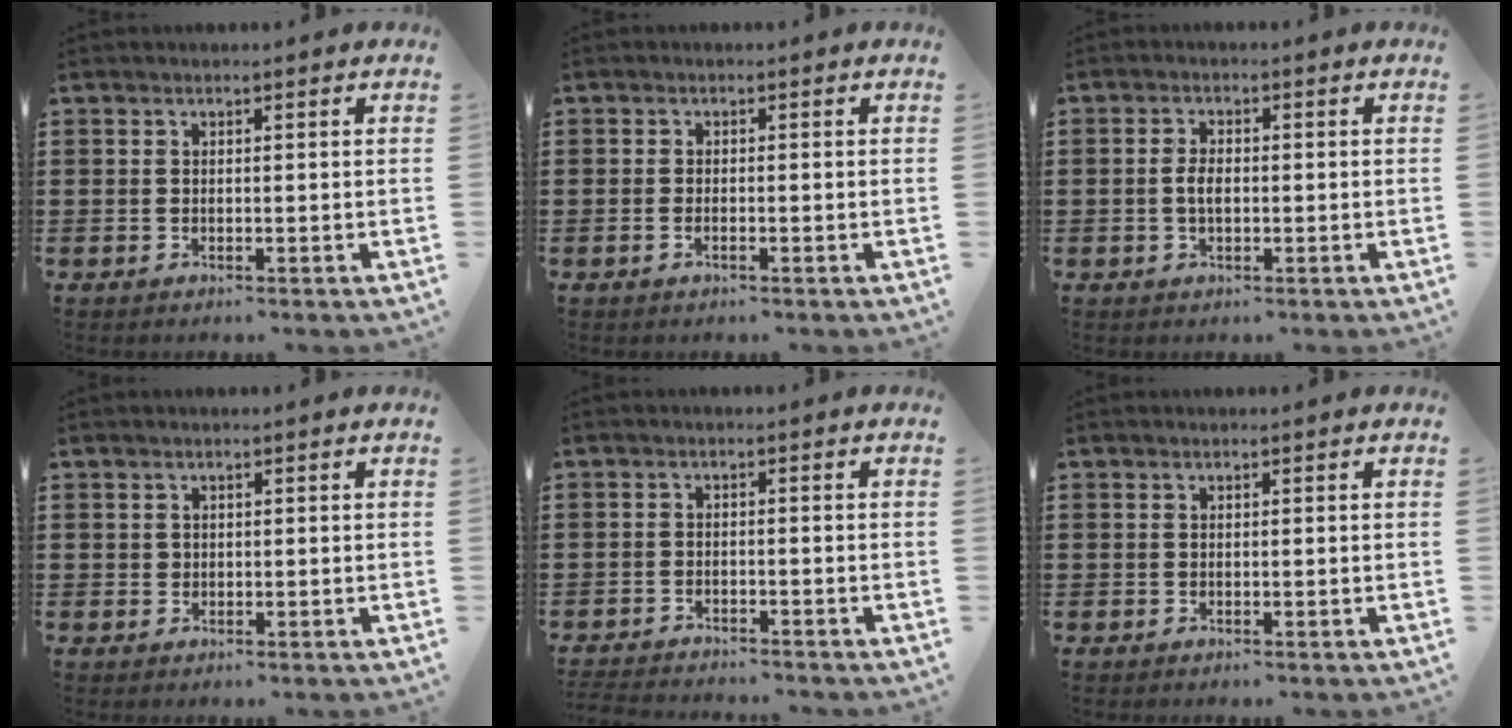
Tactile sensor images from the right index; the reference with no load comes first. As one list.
[{"total": 0.6, "force": [-0.4, 0.1, 0.5], "torque": [-0.012, -0.005, -0.005]}, {"total": 2.7, "force": [-0.3, 1.3, 2.4], "torque": [-0.053, 0.000, -0.007]}, {"total": 0.8, "force": [0.2, 0.7, 0.2], "torque": [-0.005, 0.005, 0.004]}, {"total": 2.1, "force": [-2.1, 0.0, -0.1], "torque": [-0.004, -0.002, -0.044]}, {"total": 0.0}]